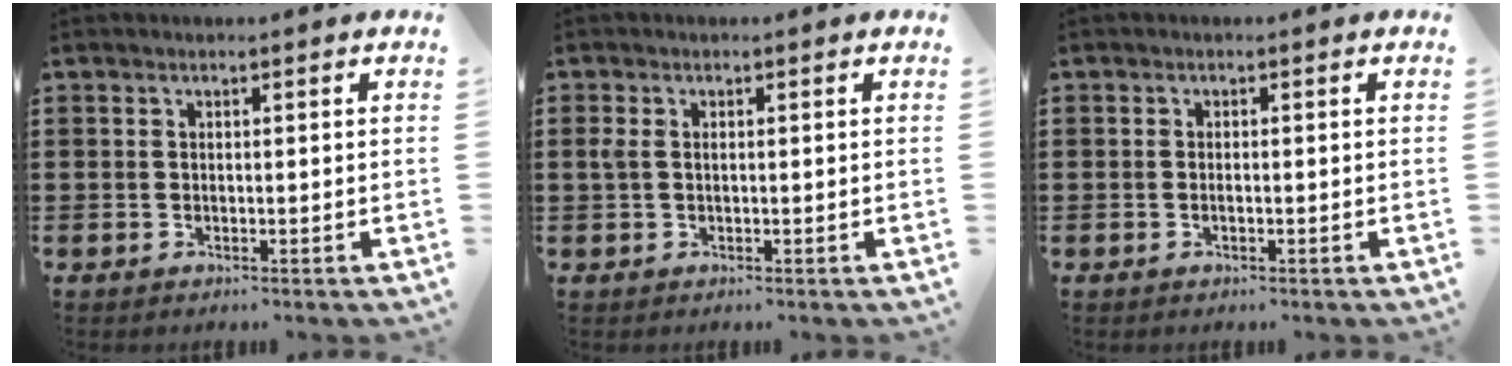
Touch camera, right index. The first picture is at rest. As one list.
[{"total": 1.4, "force": [0.1, 0.8, 1.1], "torque": [-0.032, 0.002, -0.002]}, {"total": 0.6, "force": [-0.3, 0.1, 0.5], "torque": [-0.010, -0.004, -0.004]}]